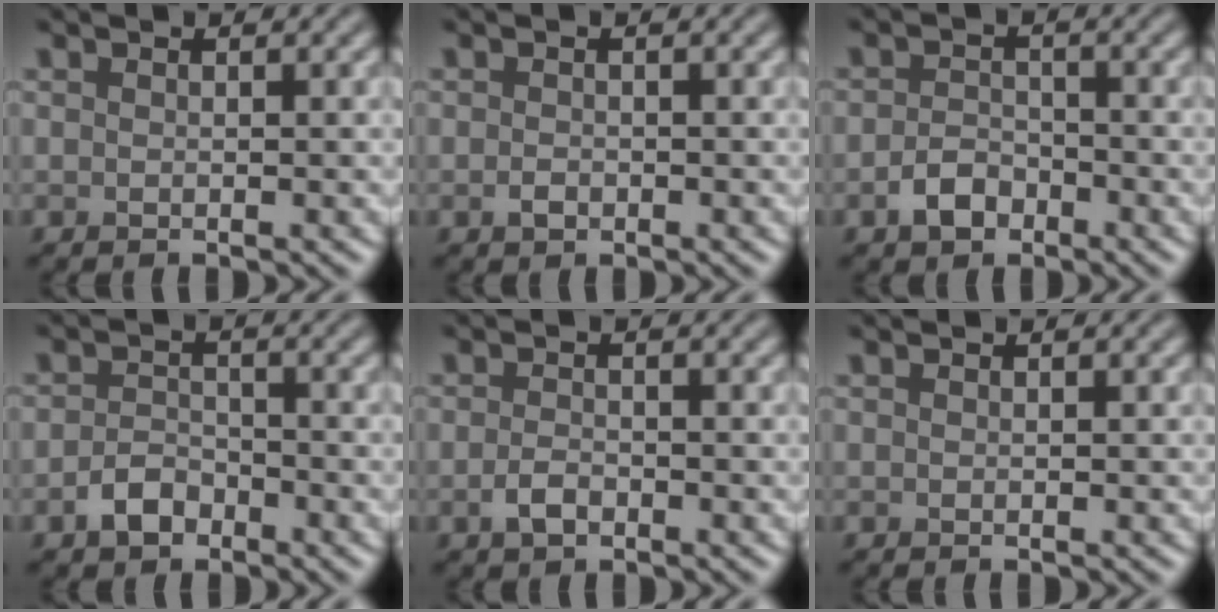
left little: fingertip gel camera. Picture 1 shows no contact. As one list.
[{"total": 1.0, "force": [-0.5, 0.8, 0.5], "torque": [-0.010, -0.002, -0.012]}, {"total": 2.5, "force": [-1.5, 1.6, 1.1], "torque": [-0.018, 0.004, -0.034]}, {"total": 2.4, "force": [-1.6, 1.5, 1.0], "torque": [-0.016, 0.006, -0.036]}, {"total": 1.6, "force": [-0.8, 0.9, 1.0], "torque": [-0.022, -0.001, -0.020]}, {"total": 0.0}]